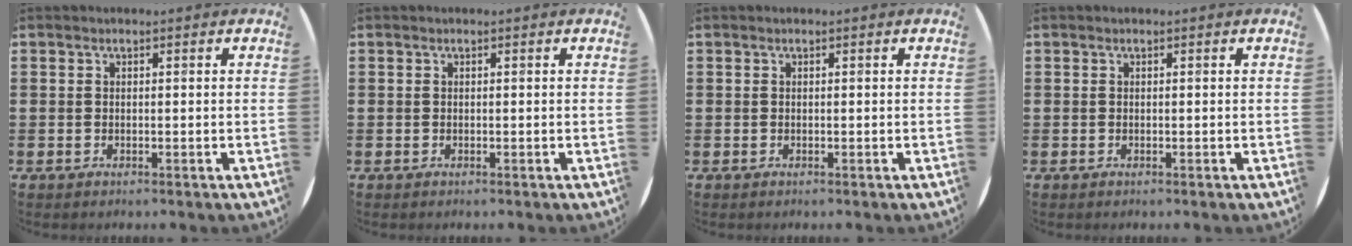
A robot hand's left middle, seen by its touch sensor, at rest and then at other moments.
{"total": 0.0}
{"total": 0.0}
{"total": 0.0}